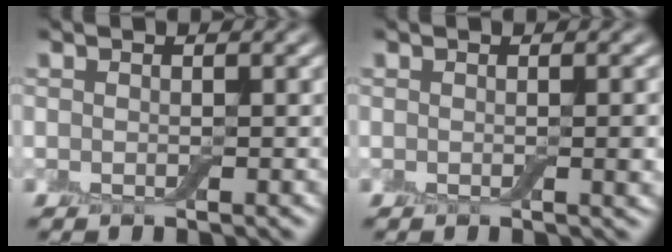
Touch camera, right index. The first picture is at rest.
{"total": 1.3, "force": [0.0, 0.2, 1.3], "torque": [-0.016, -0.002, -0.001]}